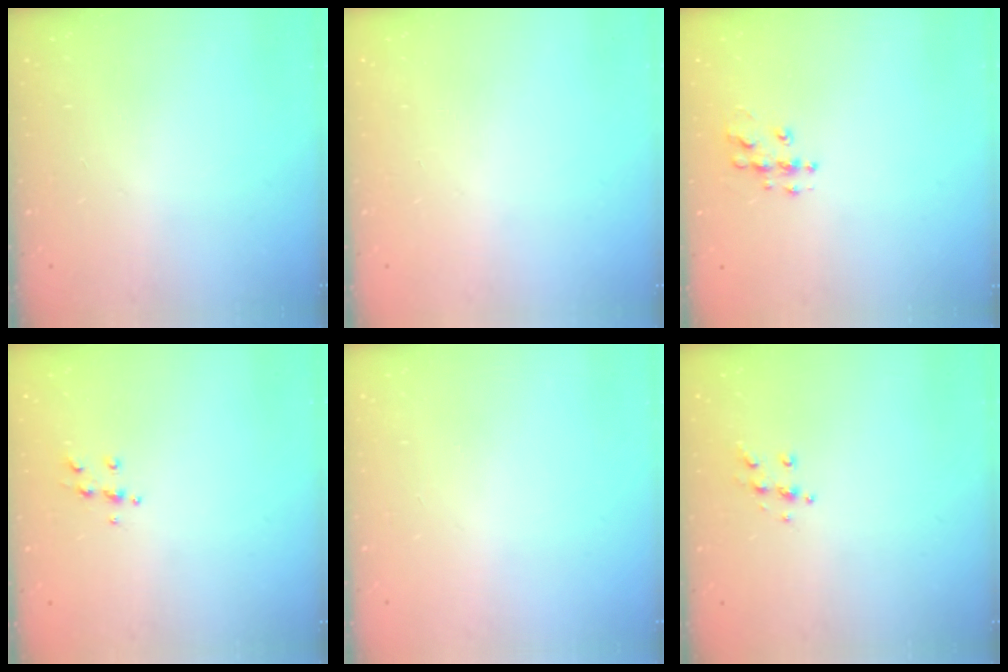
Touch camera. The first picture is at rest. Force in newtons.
{"total": 0.0}
{"total": 7.0, "press": 7.0, "slide": 0.3}
{"total": 5.5, "press": 5.4, "slide": 0.6}
{"total": 0.0}
{"total": 6.4, "press": 6.4, "slide": 0.6}